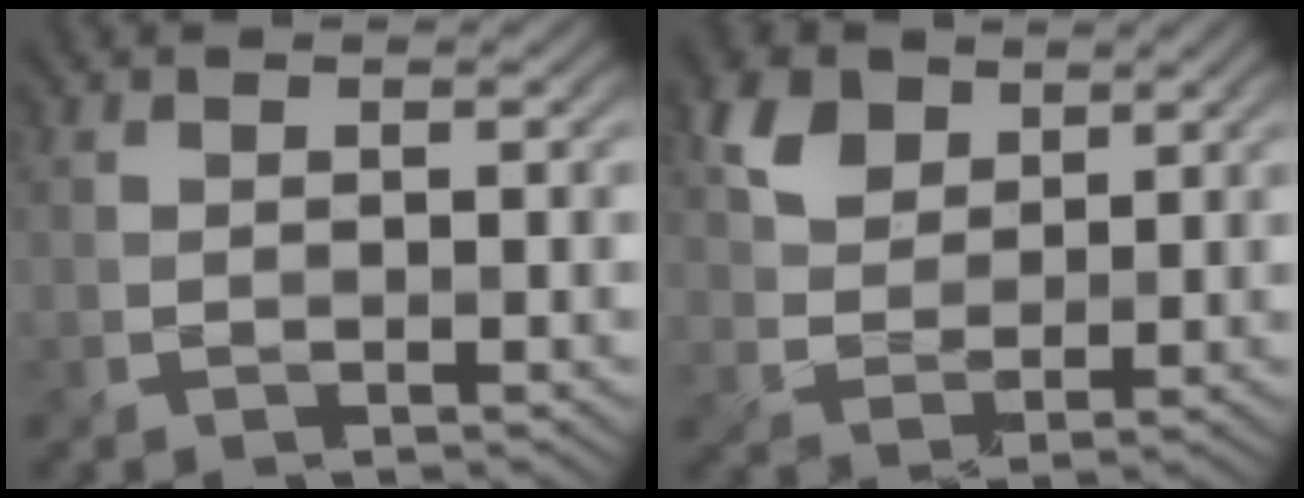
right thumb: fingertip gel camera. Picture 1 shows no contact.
{"total": 5.7, "force": [3.2, 3.9, 2.7], "torque": [-0.069, 0.003, 0.058]}